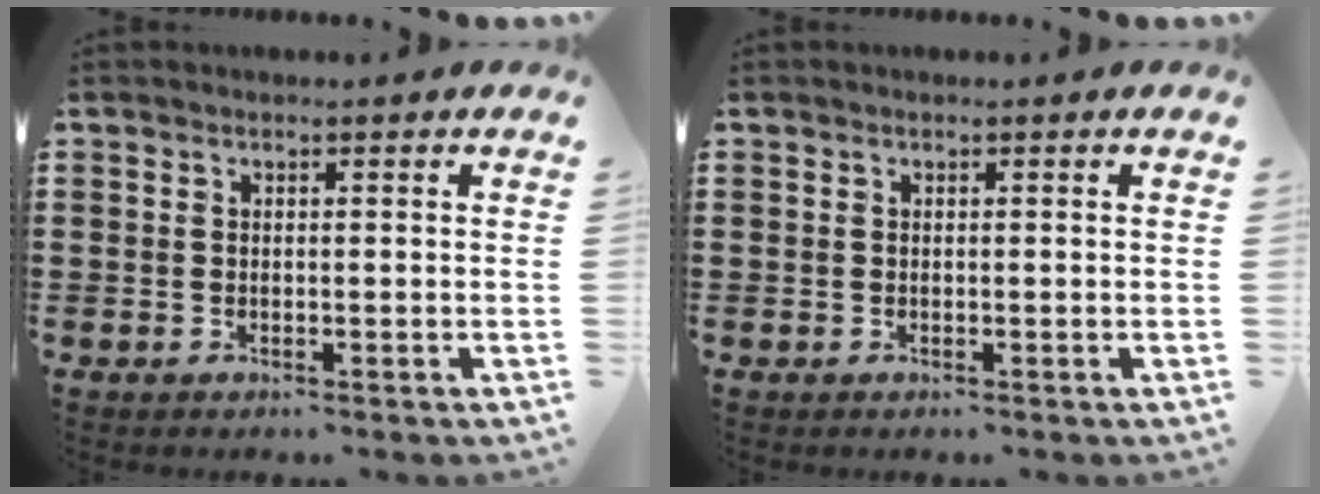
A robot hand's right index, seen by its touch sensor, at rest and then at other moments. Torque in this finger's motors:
{"motor_torque": [-0.02, 0.00, 0.00, 0.00]}